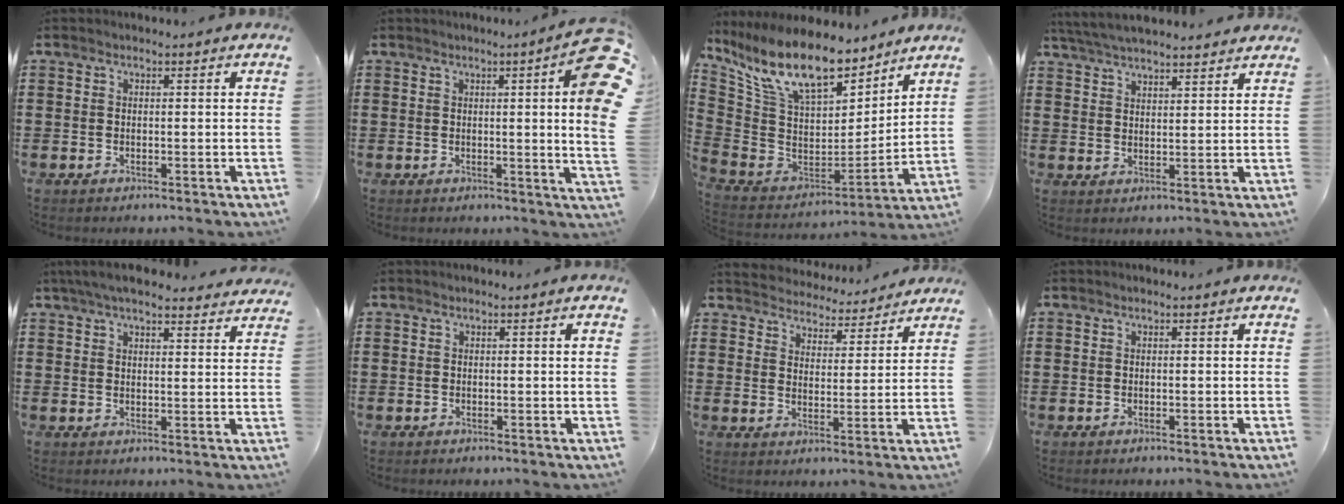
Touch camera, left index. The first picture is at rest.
{"total": 8.8, "force": [3.5, 0.2, 8.0], "torque": [-0.110, -0.033, 0.056]}
{"total": 14.8, "force": [10.7, 5.0, 8.9], "torque": [-0.211, -0.064, 0.190]}
{"total": 4.9, "force": [4.7, 0.3, 1.2], "torque": [-0.039, -0.012, 0.087]}
{"total": 5.3, "force": [4.8, 0.7, 2.2], "torque": [-0.056, -0.009, 0.088]}
{"total": 1.0, "force": [0.2, -0.1, 1.0], "torque": [-0.017, -0.003, 0.003]}
{"total": 4.2, "force": [4.2, 0.1, -0.5], "torque": [-0.015, -0.032, 0.070]}
{"total": 0.0}